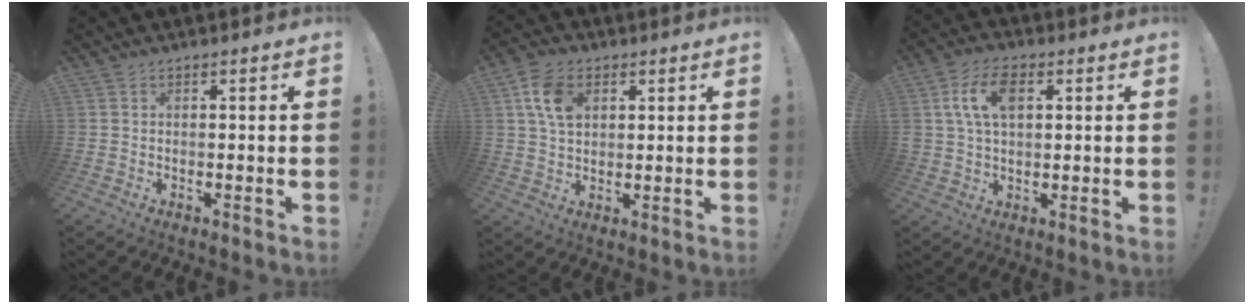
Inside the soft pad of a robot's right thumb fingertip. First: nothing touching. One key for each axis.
{"total": 10.1, "fx": 3.8, "fy": 7.1, "fz": 6.2, "tx": -0.109, "ty": 0.004, "tz": 0.075}
{"total": 10.1, "fx": 3.1, "fy": 6.2, "fz": 7.4, "tx": -0.128, "ty": 0.008, "tz": 0.056}